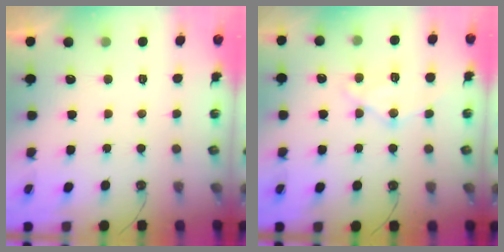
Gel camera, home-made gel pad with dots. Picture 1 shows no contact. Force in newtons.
{"total": 12.4, "press": 12.3, "slide": 1.3}